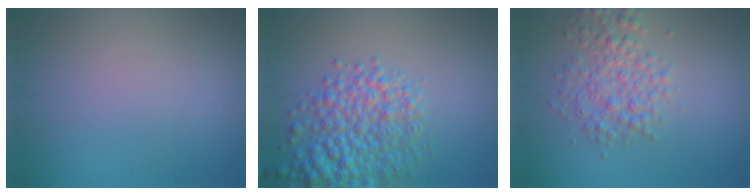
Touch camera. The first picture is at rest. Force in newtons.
{"total": 6.4, "press": 6.4, "slide": 0.3}
{"total": 3.4, "press": 3.4, "slide": 0.0}